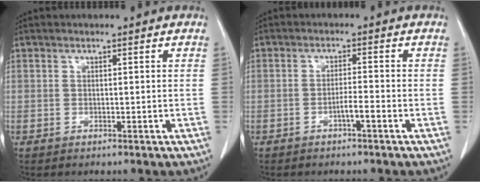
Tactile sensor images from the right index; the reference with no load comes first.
{"total": 2.2, "force": [-1.2, -0.1, 1.9], "torque": [-0.029, 0.002, -0.021]}